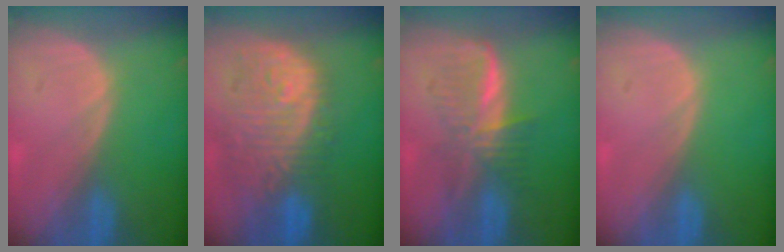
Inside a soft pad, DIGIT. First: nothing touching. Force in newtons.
{"total": 12.2, "press": 10.9, "slide": 5.6}
{"total": 5.9, "press": 5.9, "slide": 0.8}
{"total": 0.0}